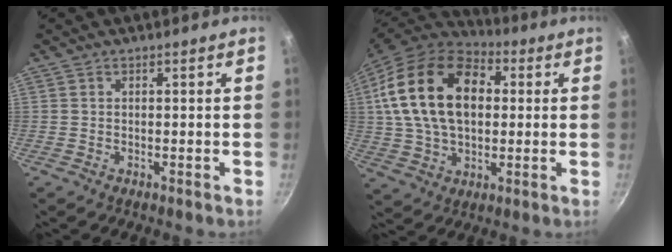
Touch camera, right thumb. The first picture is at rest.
{"total": 21.8, "force": [4.0, 14.2, 16.0], "torque": [-0.270, 0.018, 0.063]}